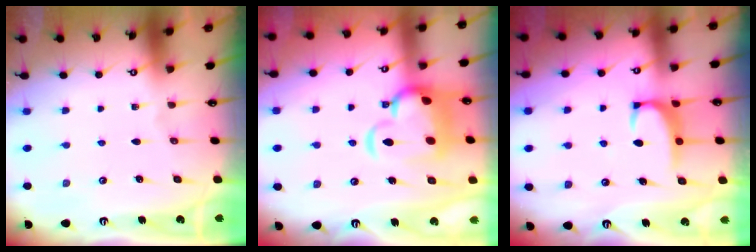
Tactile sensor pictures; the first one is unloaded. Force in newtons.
{"total": 8.7, "press": 8.6, "slide": 1.5}
{"total": 2.1, "press": 2.1, "slide": 0.6}